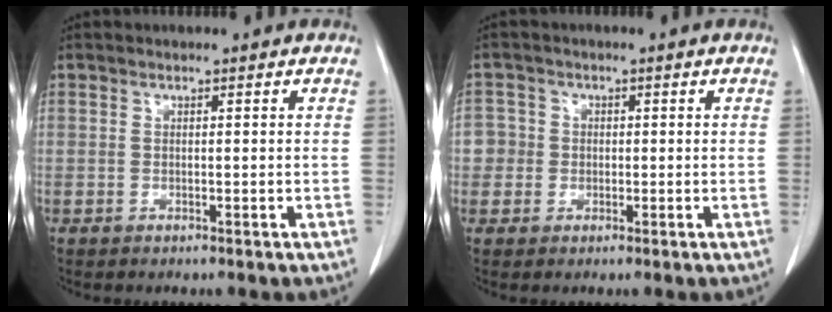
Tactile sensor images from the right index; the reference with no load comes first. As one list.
[{"total": 3.1, "force": [-0.3, 3.1, -0.1], "torque": [0.016, 0.011, -0.010]}]